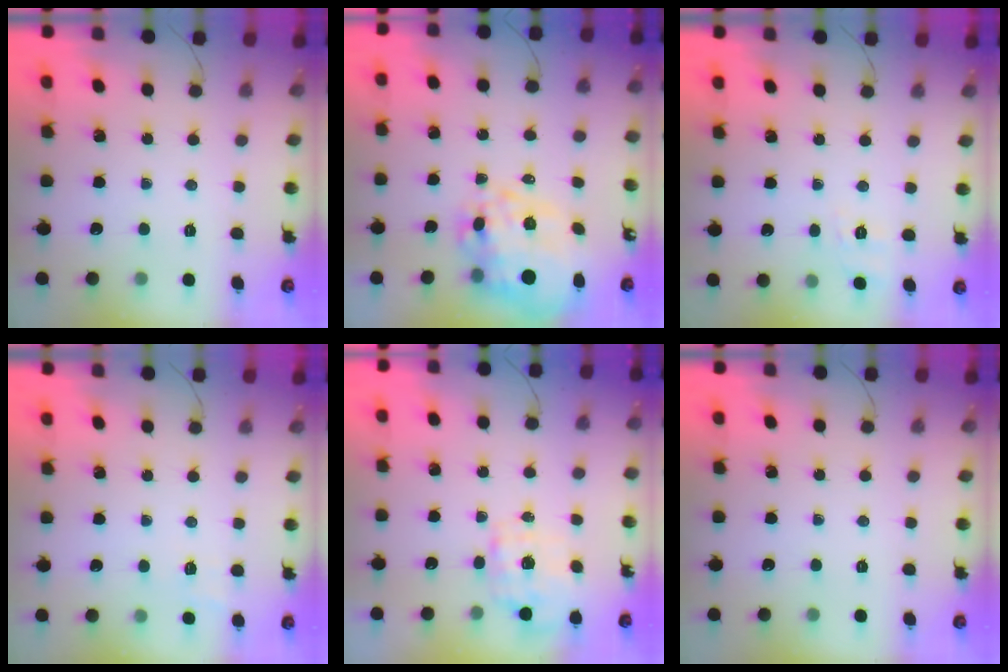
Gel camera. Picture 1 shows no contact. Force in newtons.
{"total": 11.8, "press": 11.0, "slide": 4.4}
{"total": 1.9, "press": 0.6, "slide": 1.8}
{"total": 5.5, "press": 5.2, "slide": 2.0}
{"total": 1.8, "press": 1.7, "slide": 0.6}
{"total": 0.0}